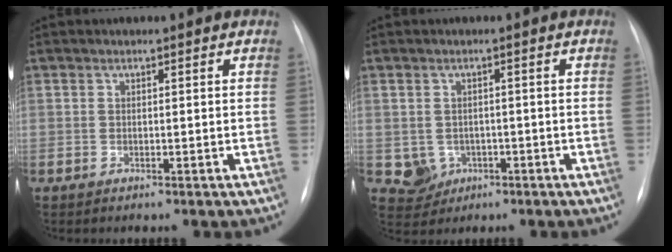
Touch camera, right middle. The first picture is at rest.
{"total": 4.0, "force": [-1.0, 3.8, 0.7], "torque": [-0.008, 0.006, -0.006]}